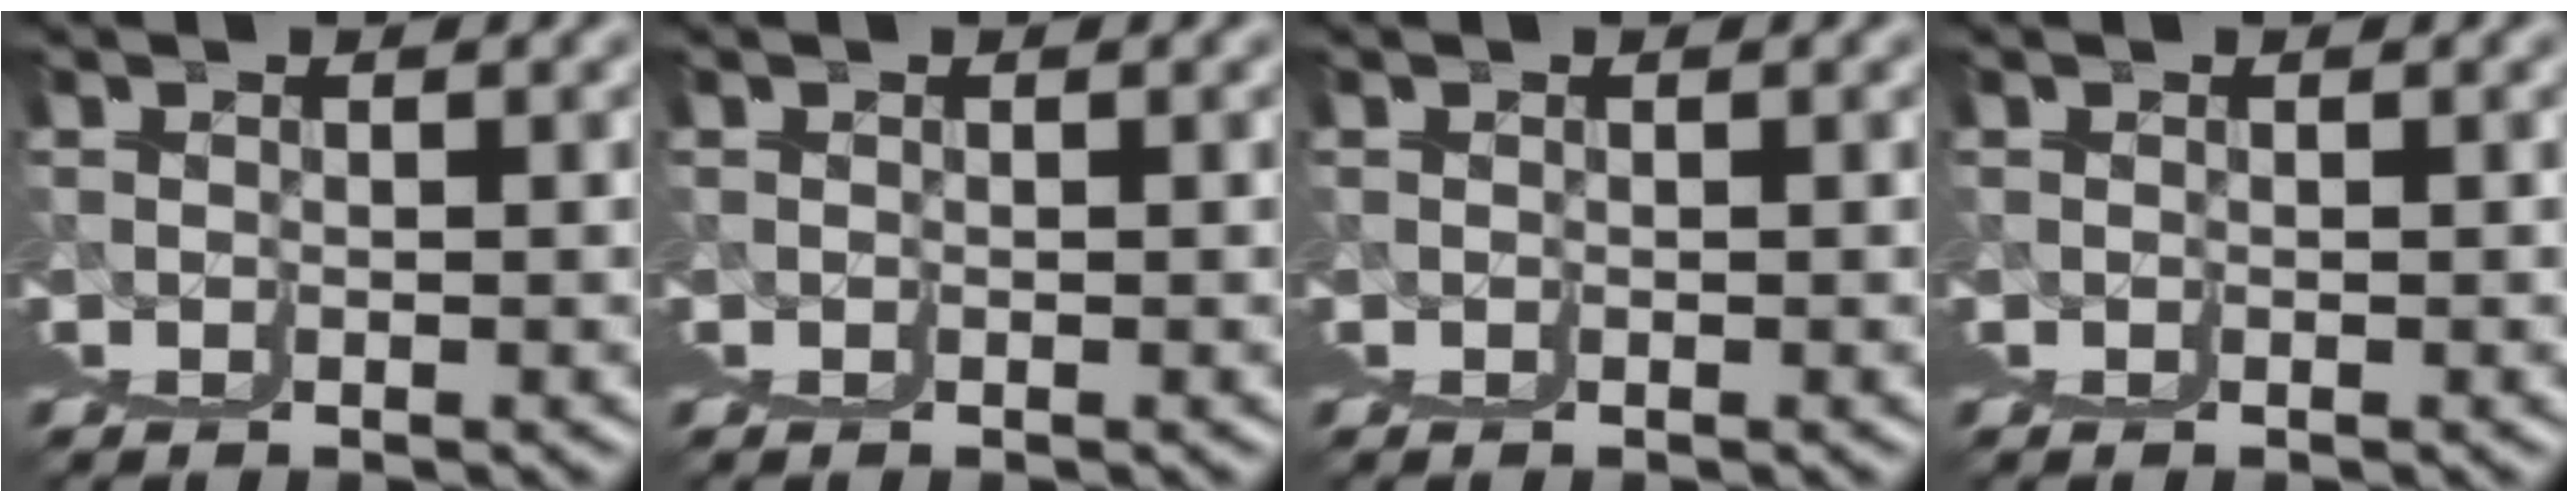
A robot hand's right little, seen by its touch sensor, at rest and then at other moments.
{"total": 0.0}
{"total": 0.0}
{"total": 0.0}